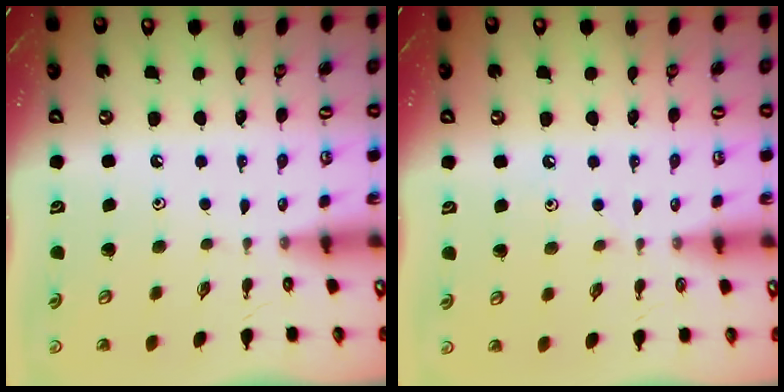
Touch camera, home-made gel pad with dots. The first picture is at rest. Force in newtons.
{"total": 3.2, "press": 3.2, "slide": 0.4}